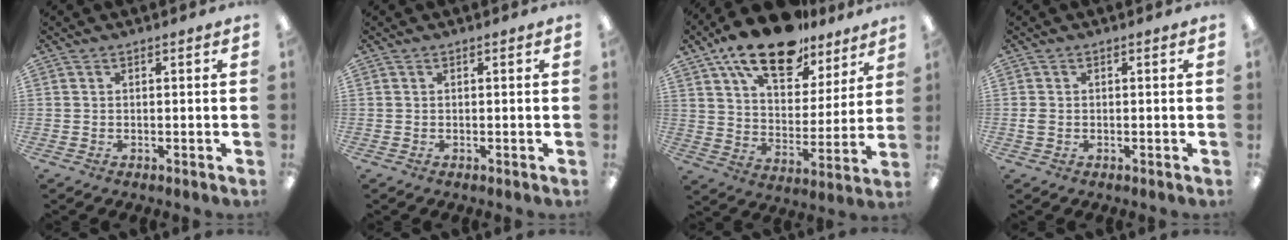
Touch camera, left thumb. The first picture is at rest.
{"total": 0.0}
{"total": 19.7, "force": [14.1, 8.9, 10.5], "torque": [-0.183, -0.075, 0.245]}
{"total": 1.6, "force": [-0.1, 1.2, 0.9], "torque": [-0.017, 0.004, -0.001]}